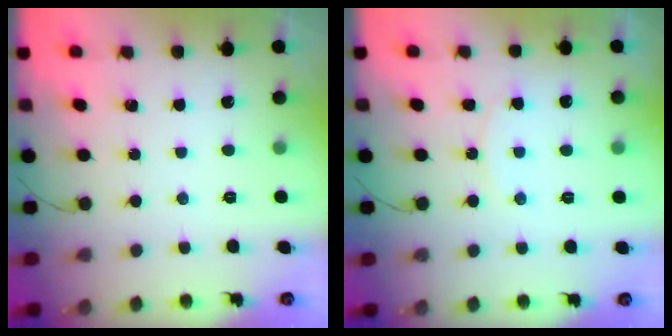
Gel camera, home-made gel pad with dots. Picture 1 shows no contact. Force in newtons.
{"total": 6.7, "press": 6.7, "slide": 0.6}